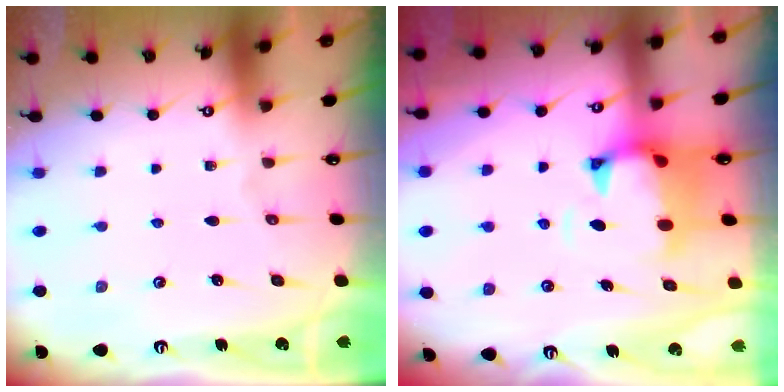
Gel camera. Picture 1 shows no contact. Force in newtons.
{"total": 1.6, "press": 1.2, "slide": 1.1}